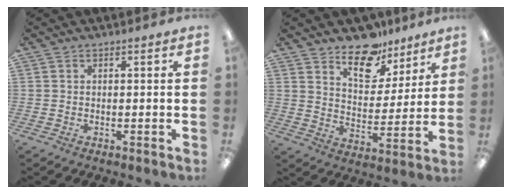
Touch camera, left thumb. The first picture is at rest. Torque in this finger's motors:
{"motor_torque": [1.55, 1.04, 0.96, -1.07, 0.03]}